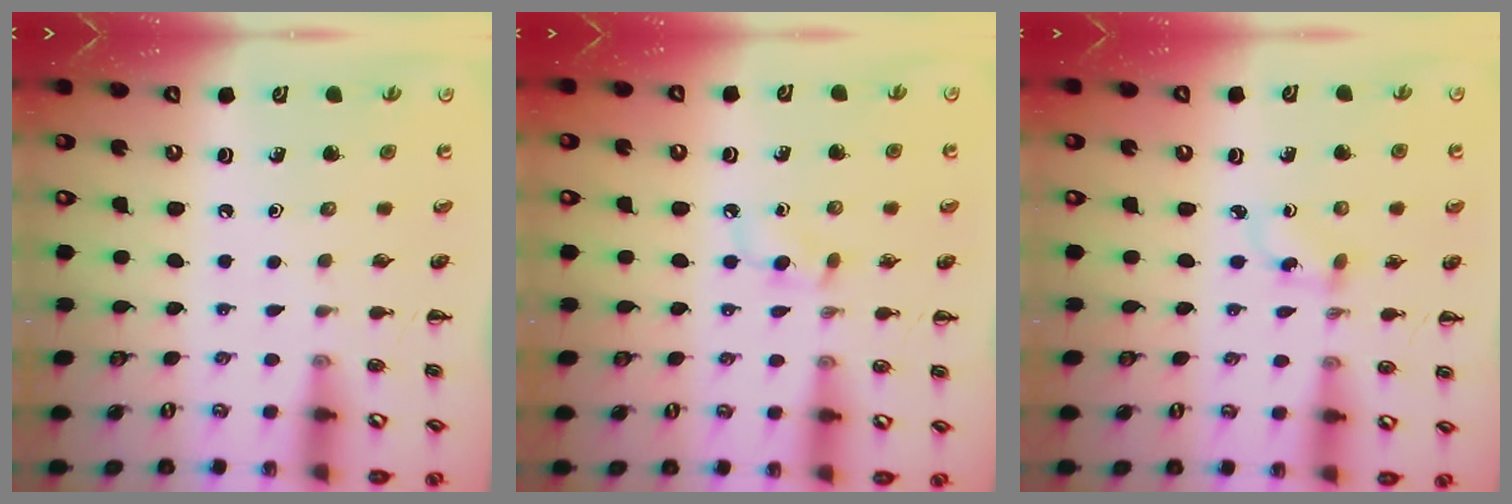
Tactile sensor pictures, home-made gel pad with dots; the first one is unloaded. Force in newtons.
{"total": 3.9, "press": 3.7, "slide": 1.2}
{"total": 2.1, "press": 1.9, "slide": 1.0}